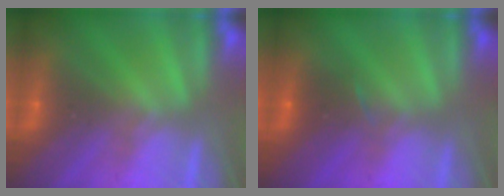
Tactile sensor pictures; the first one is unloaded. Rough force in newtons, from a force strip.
{"total": 2.6}